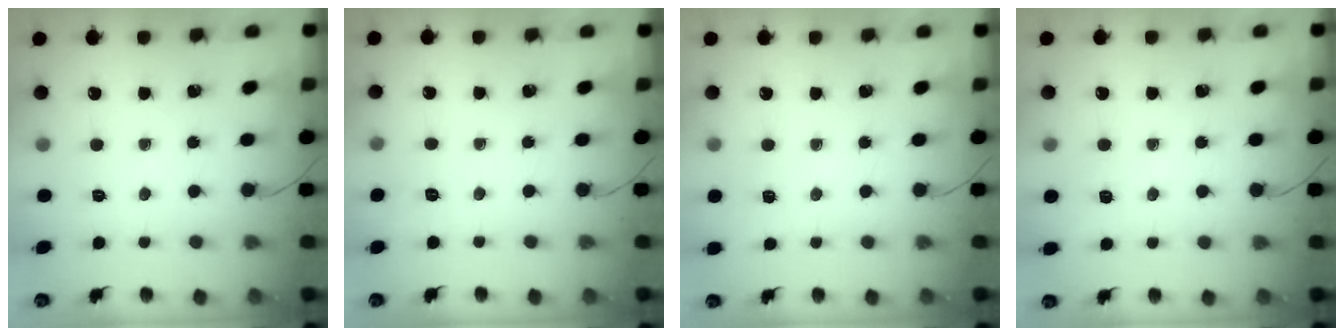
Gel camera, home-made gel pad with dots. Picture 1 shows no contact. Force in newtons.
{"total": 1.9, "press": 0.8, "slide": 1.7}
{"total": 1.5, "press": 0.2, "slide": 1.5}
{"total": 1.7, "press": 1.0, "slide": 1.3}